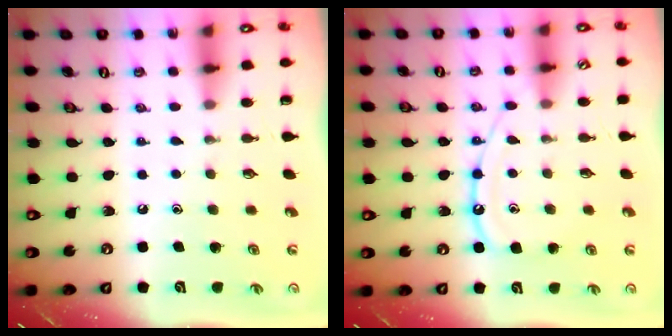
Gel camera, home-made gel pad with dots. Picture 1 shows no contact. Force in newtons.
{"total": 11.6, "press": 11.5, "slide": 1.1}